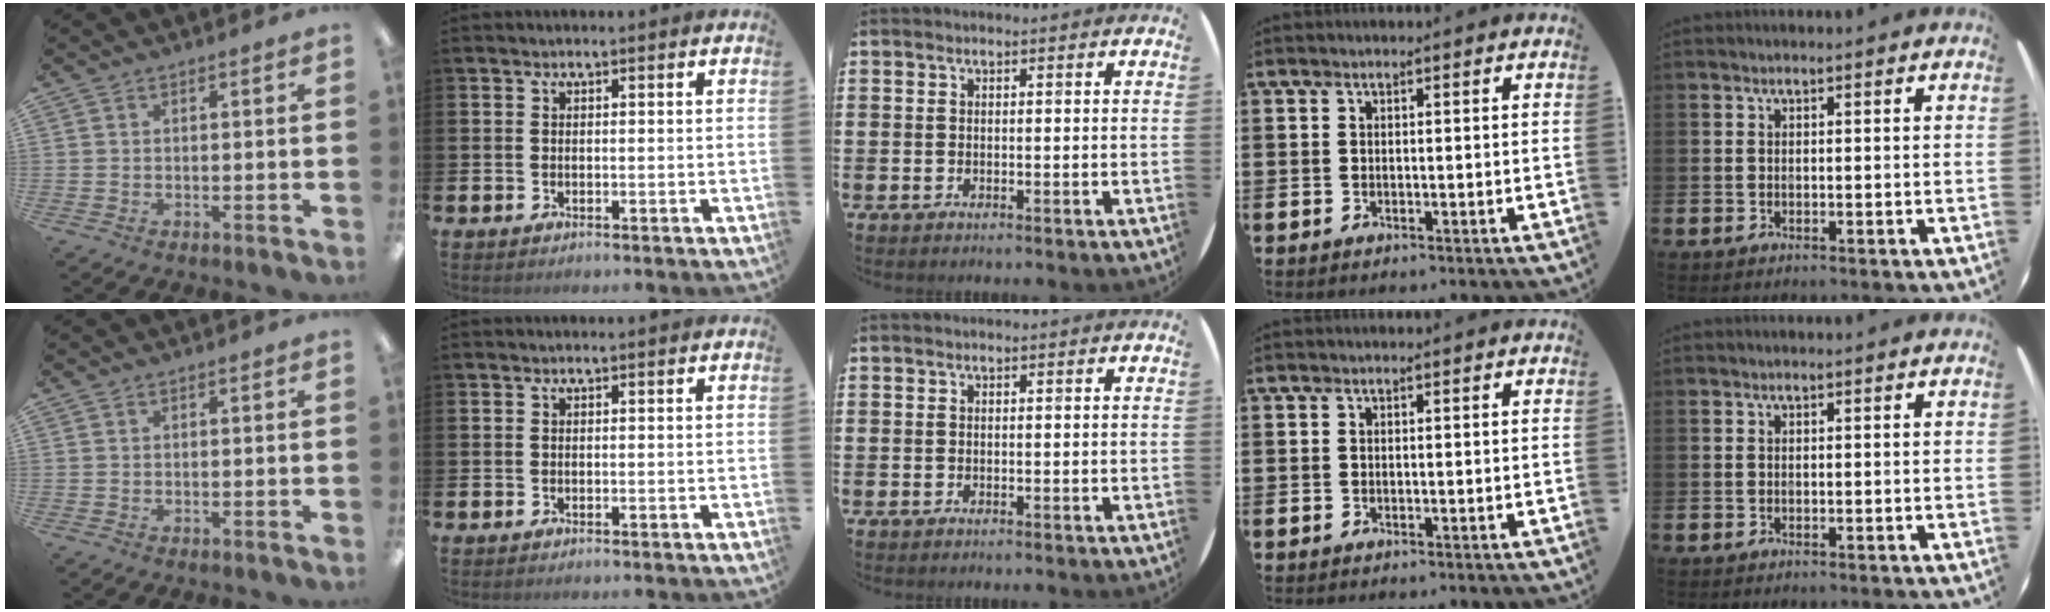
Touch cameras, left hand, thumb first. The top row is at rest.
{}